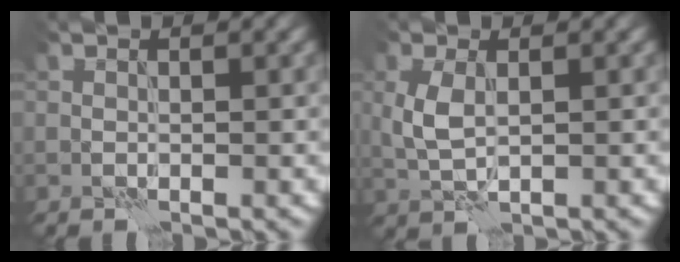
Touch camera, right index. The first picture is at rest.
{"total": 2.9, "force": [0.3, 1.5, 2.5], "torque": [-0.063, 0.002, 0.009]}